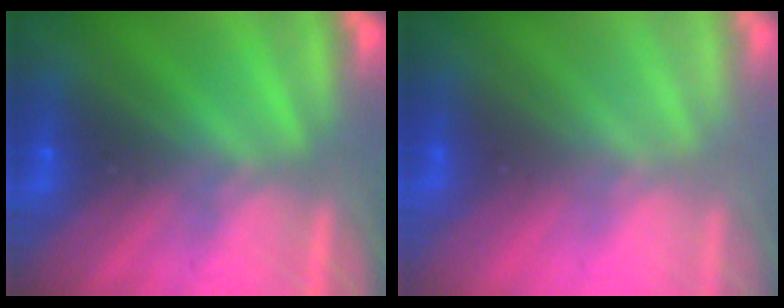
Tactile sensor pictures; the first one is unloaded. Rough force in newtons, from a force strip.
{"total": 2.6}